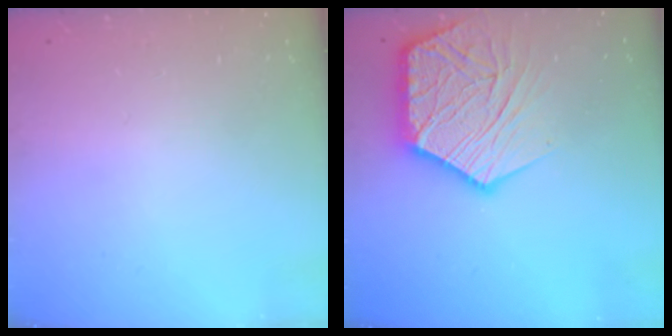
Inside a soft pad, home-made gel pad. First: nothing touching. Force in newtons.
{"total": 18.3, "press": 18.2, "slide": 0.9}